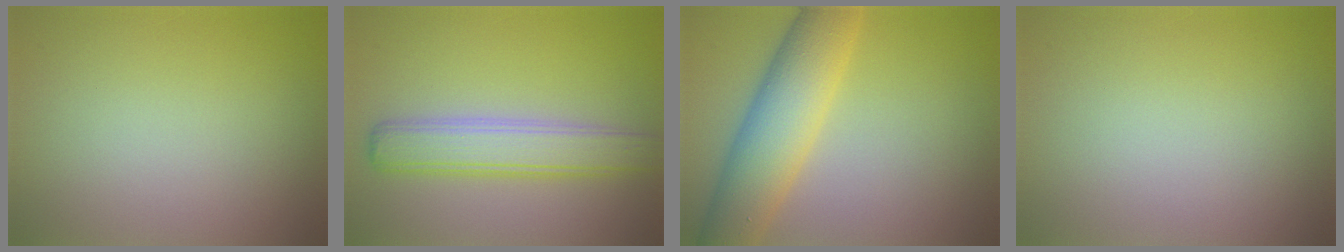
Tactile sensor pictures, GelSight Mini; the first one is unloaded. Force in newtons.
{"total": 4.7, "press": 4.7, "slide": 0.3}
{"total": 7.4, "press": 7.4, "slide": 0.1}
{"total": 0.0}